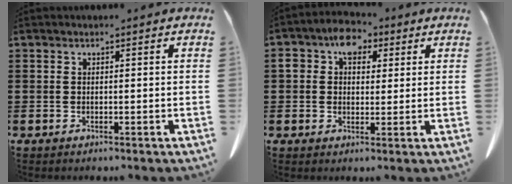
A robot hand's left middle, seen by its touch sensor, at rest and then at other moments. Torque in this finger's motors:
{"motor_torque": [1.63, 0.49, 0.21, 0.08]}